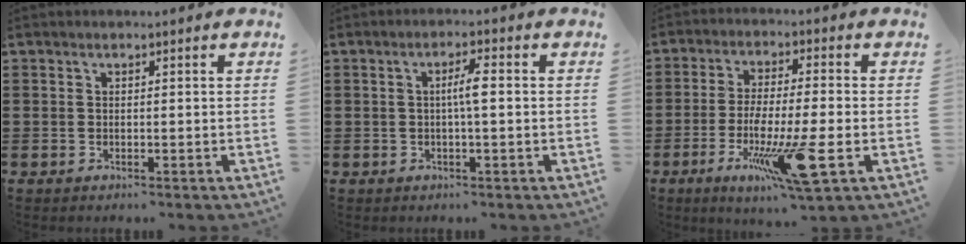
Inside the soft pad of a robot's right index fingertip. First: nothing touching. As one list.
[{"total": 3.2, "force": [0.0, 0.2, 3.2], "torque": [-0.059, -0.001, -0.003]}, {"total": 11.6, "force": [-3.9, 0.9, 10.9], "torque": [-0.217, -0.019, -0.072]}]